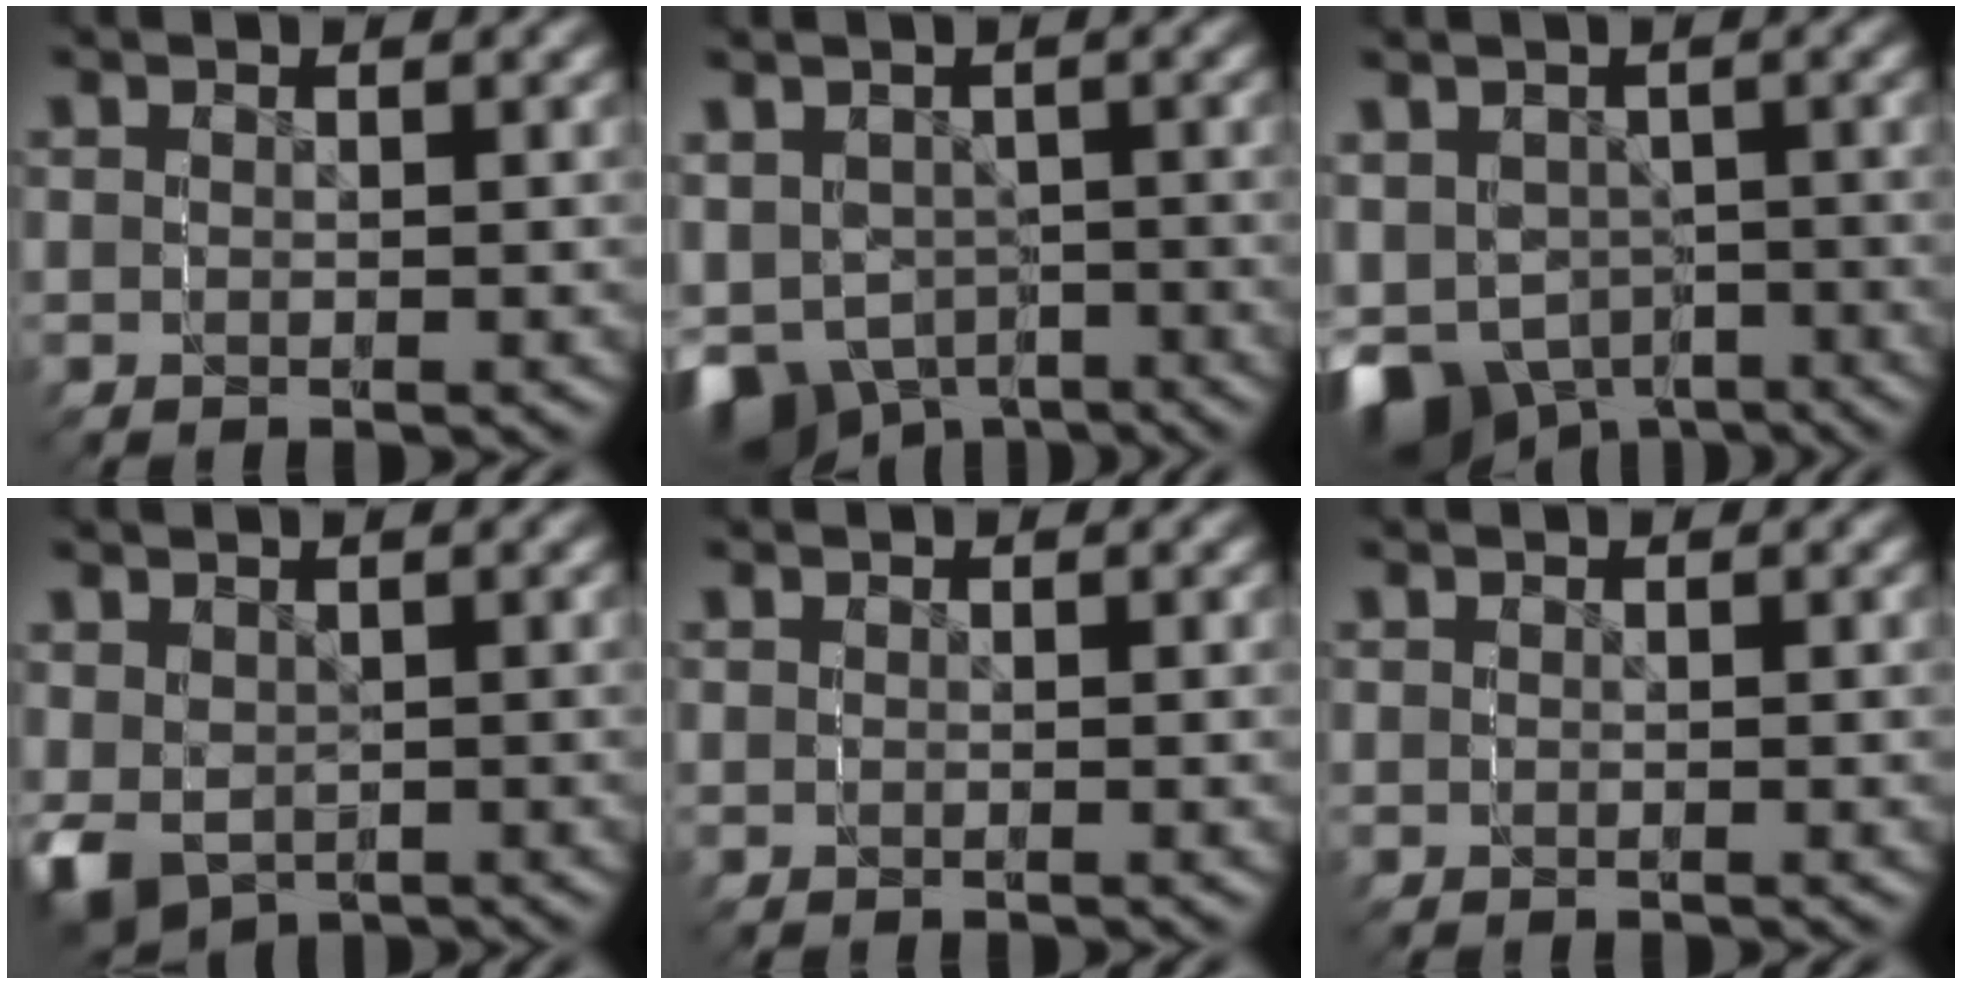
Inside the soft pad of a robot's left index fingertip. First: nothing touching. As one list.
[{"total": 9.1, "force": [-2.8, 8.0, 3.1], "torque": [-0.095, -0.061, -0.026]}, {"total": 10.5, "force": [-3.3, 9.0, 4.2], "torque": [-0.112, -0.064, -0.034]}, {"total": 6.3, "force": [-2.7, 5.6, 1.1], "torque": [-0.048, -0.047, -0.022]}, {"total": 0.0}, {"total": 0.0}]